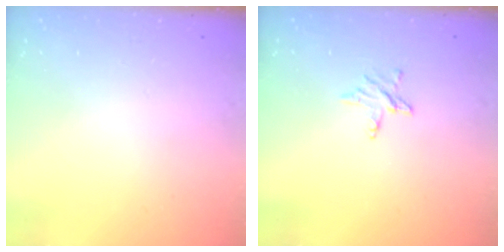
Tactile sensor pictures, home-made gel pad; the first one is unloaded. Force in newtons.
{"total": 3.7, "press": 3.7, "slide": 0.3}